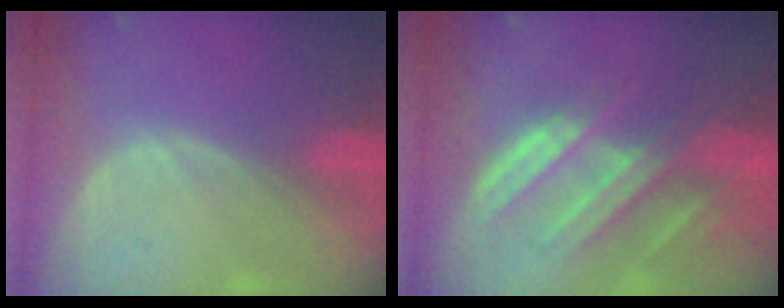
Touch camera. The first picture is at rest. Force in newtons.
{"total": 8.8, "press": 8.1, "slide": 3.4}